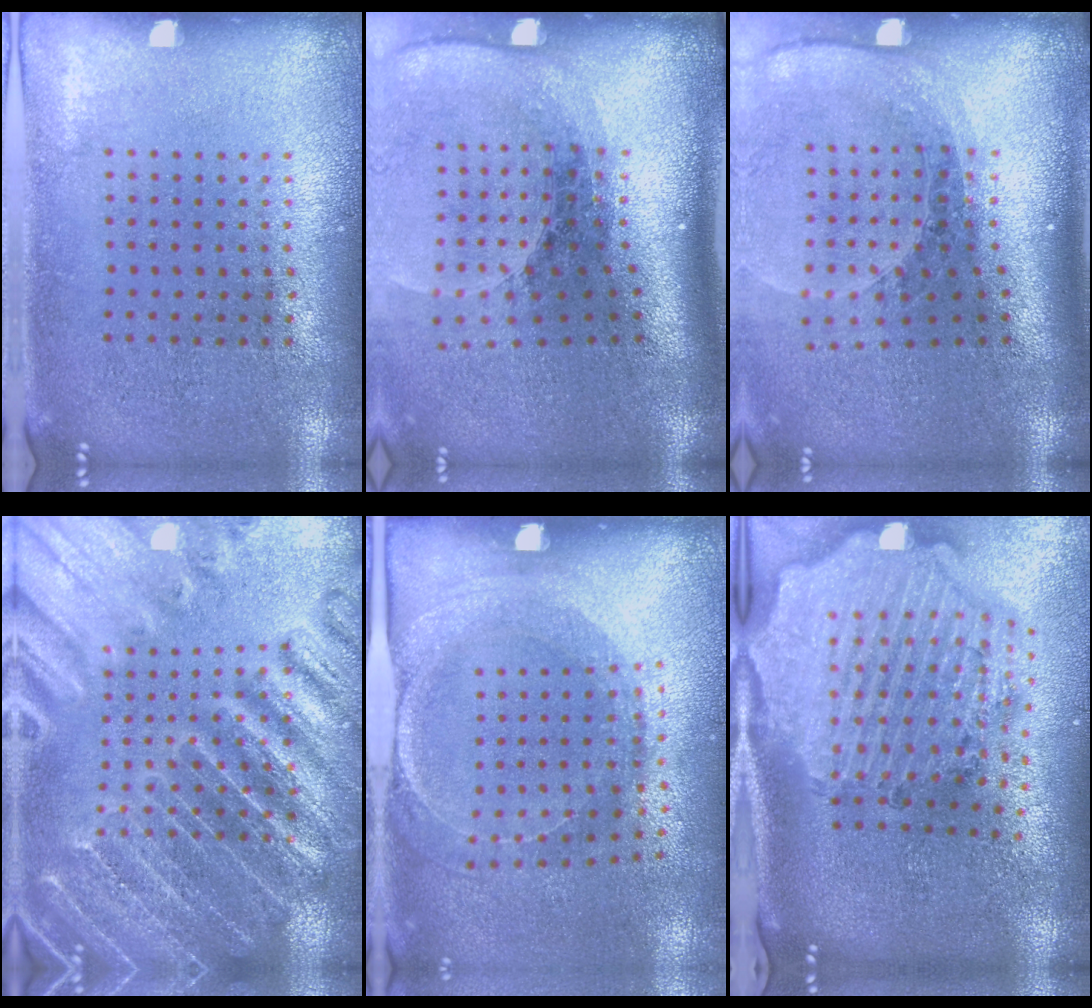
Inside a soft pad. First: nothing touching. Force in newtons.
{"total": 2.6, "press": 1.8, "slide": 1.8}
{"total": 1.9, "press": 1.6, "slide": 1.0}
{"total": 3.9, "press": 3.7, "slide": 1.1}
{"total": 1.6, "press": 1.5, "slide": 0.6}
{"total": 3.5, "press": 3.0, "slide": 1.8}